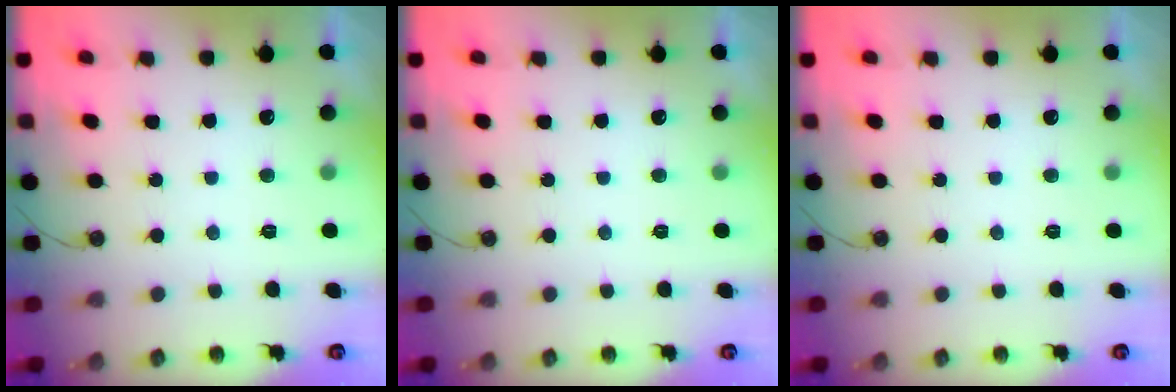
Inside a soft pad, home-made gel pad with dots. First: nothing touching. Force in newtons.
{"total": 0.0}
{"total": 0.0}